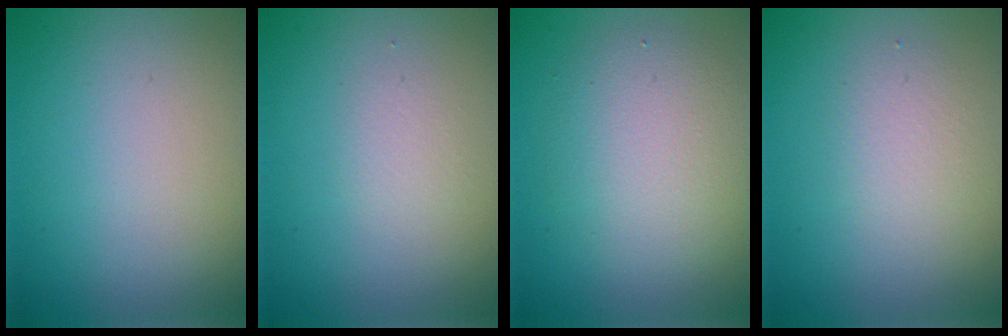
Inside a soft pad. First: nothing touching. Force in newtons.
{"total": 1.1, "press": 1.1, "slide": 0.1}
{"total": 4.6, "press": 4.5, "slide": 0.4}
{"total": 2.1, "press": 2.1, "slide": 0.0}